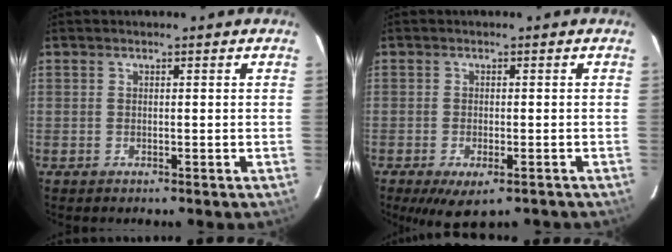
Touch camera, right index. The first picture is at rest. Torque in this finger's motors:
{"motor_torque": [0.94, -0.69, 0.41, 0.08]}